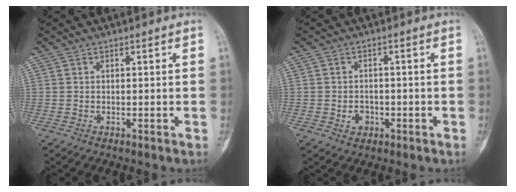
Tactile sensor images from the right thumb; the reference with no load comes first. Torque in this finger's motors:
{"motor_torque": [0.00, -0.29, 0.26, -0.07, 0.07]}